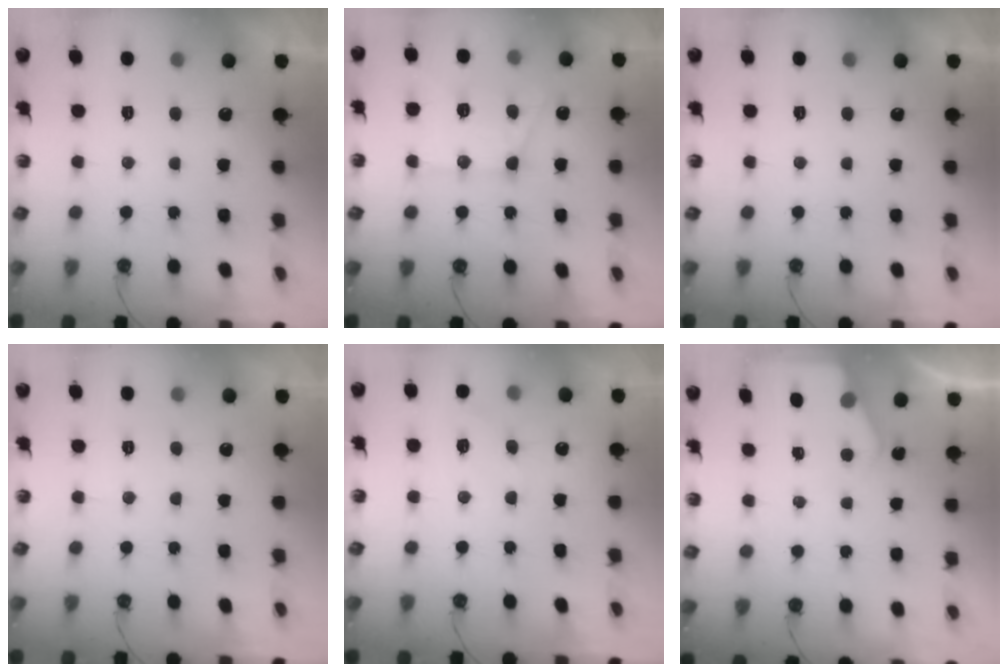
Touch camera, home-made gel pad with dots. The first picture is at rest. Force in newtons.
{"total": 12.0, "press": 11.9, "slide": 1.1}
{"total": 0.0}
{"total": 3.8, "press": 3.8, "slide": 0.7}
{"total": 3.6, "press": 3.5, "slide": 0.4}
{"total": 2.3, "press": 2.3, "slide": 0.4}